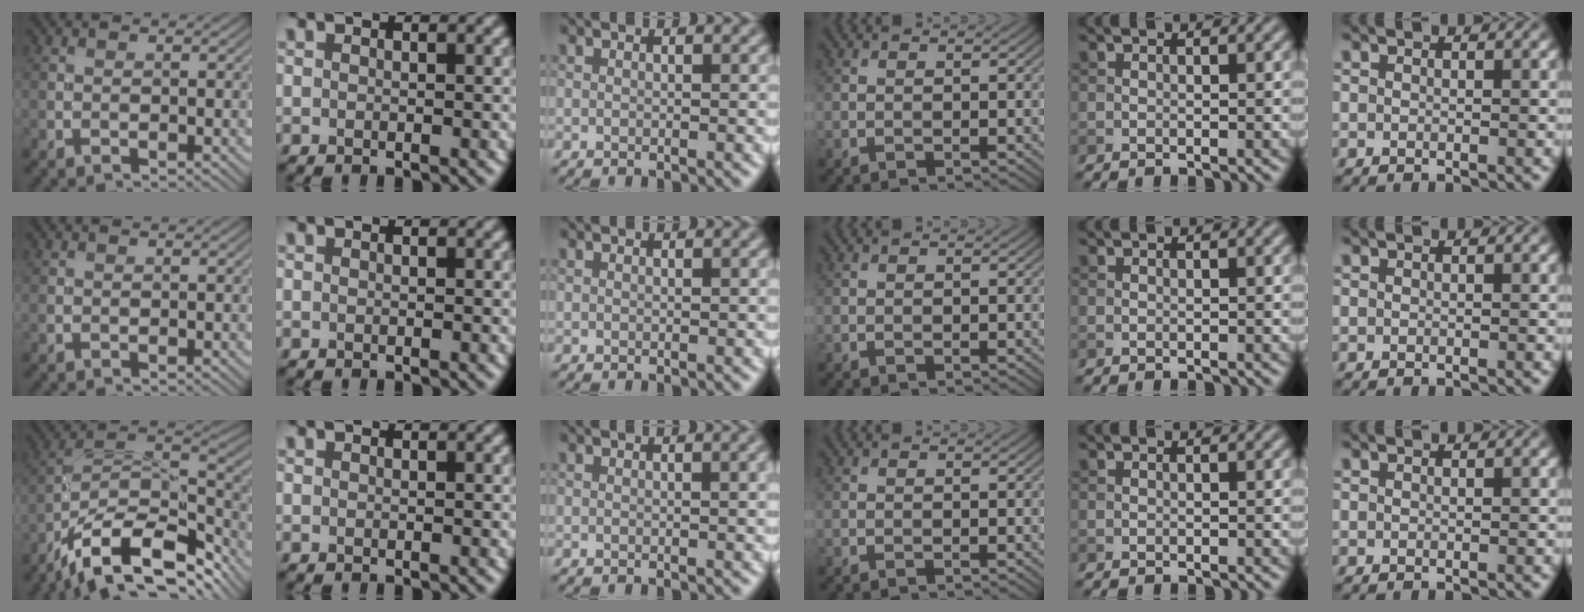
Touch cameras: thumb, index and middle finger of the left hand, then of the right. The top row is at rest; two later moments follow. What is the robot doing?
{"motion": "screw", "object": "medicine bottle"}